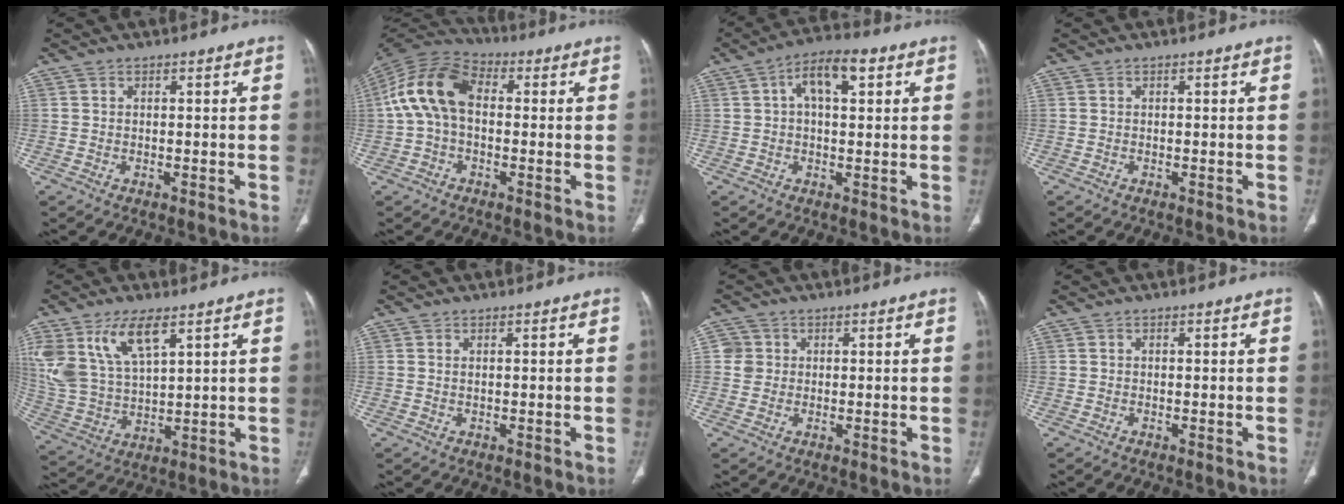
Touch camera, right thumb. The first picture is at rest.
{"total": 12.9, "force": [0.8, 8.4, 9.8], "torque": [-0.192, 0.036, 0.003]}
{"total": 8.5, "force": [2.7, 4.0, 7.0], "torque": [-0.110, 0.019, 0.039]}
{"total": 0.0}
{"total": 14.3, "force": [7.4, 6.6, 10.3], "torque": [-0.205, -0.021, 0.159]}
{"total": 0.5, "force": [0.2, 0.2, 0.4], "torque": [-0.011, 0.003, 0.005]}
{"total": 3.0, "force": [0.5, 2.9, 0.3], "torque": [0.015, 0.003, 0.006]}
{"total": 0.0}